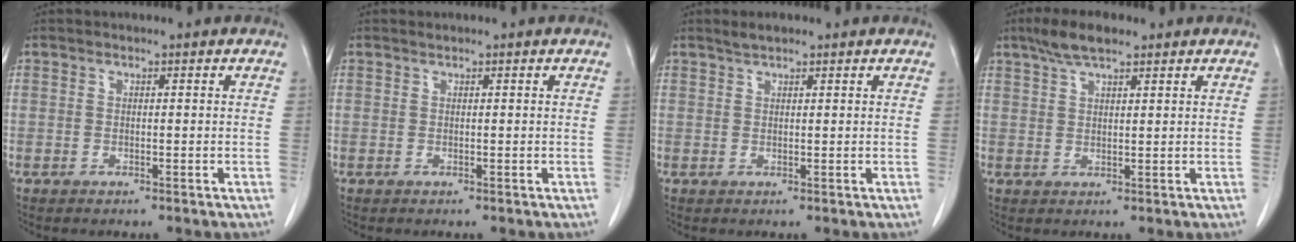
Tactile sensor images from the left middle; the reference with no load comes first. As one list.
[{"total": 0.0}, {"total": 1.7, "force": [1.4, 0.4, 0.9], "torque": [-0.019, 0.007, 0.027]}, {"total": 5.3, "force": [3.8, 1.3, 3.4], "torque": [-0.074, 0.015, 0.070]}]